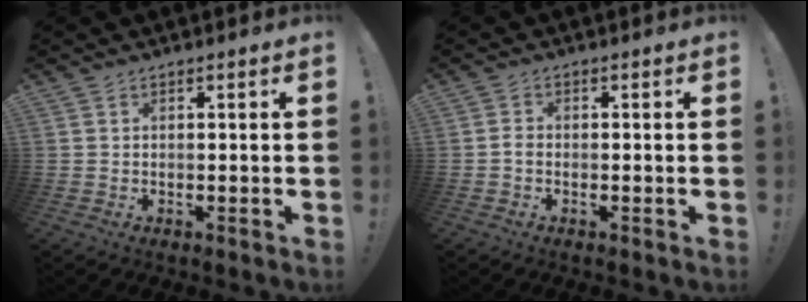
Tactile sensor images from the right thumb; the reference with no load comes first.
{"total": 1.5, "force": [-0.7, 0.9, 0.9], "torque": [-0.022, 0.007, -0.010]}